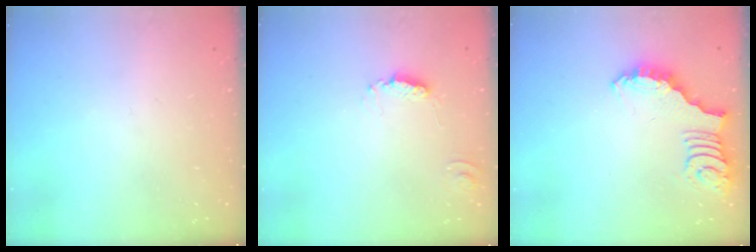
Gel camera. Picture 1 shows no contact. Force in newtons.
{"total": 4.2, "press": 4.2, "slide": 0.5}
{"total": 2.7, "press": 2.7, "slide": 0.5}